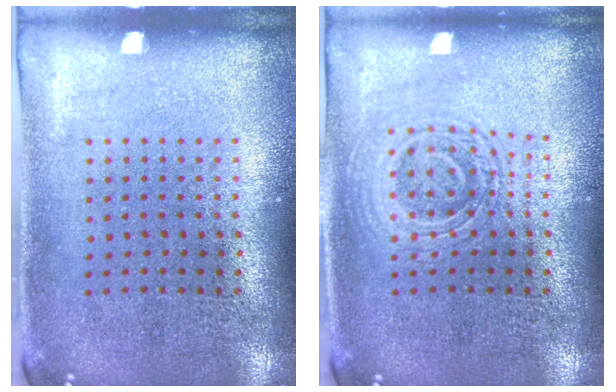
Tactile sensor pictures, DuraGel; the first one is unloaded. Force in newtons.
{"total": 2.7, "press": 2.7, "slide": 0.5}